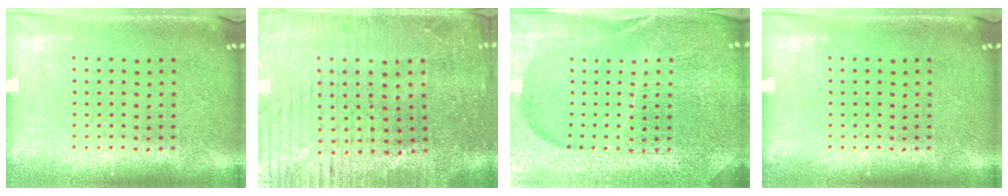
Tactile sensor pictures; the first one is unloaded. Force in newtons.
{"total": 2.2, "press": 2.2, "slide": 0.5}
{"total": 5.0, "press": 4.6, "slide": 1.9}
{"total": 0.0}